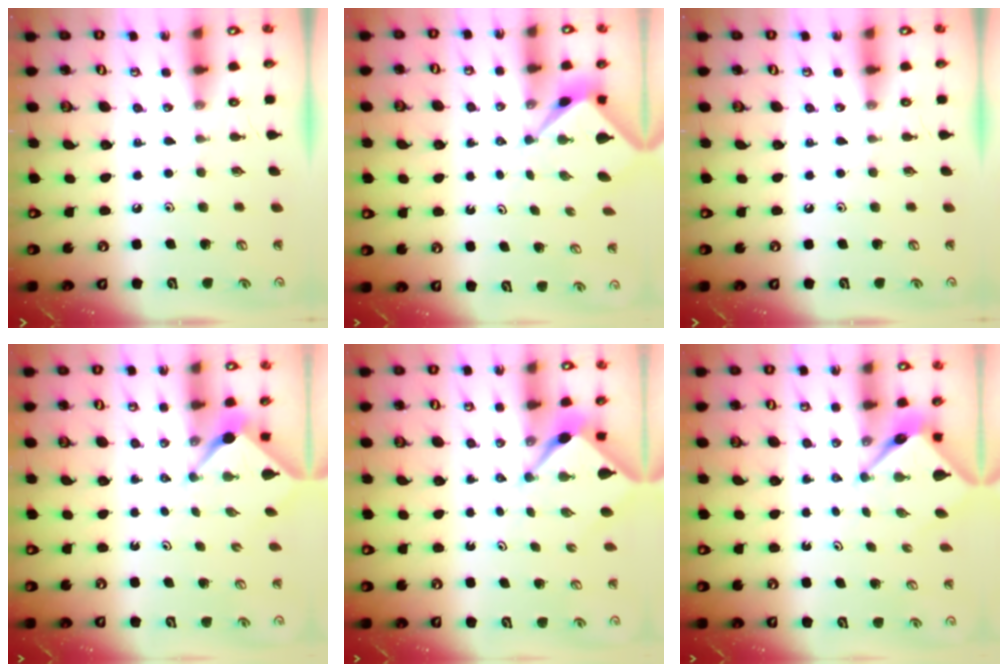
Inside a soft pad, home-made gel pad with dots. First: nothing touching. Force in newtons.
{"total": 2.2, "press": 2.2, "slide": 0.2}
{"total": 0.0}
{"total": 2.5, "press": 2.5, "slide": 0.1}
{"total": 2.3, "press": 2.3, "slide": 0.3}
{"total": 4.0, "press": 3.9, "slide": 0.2}